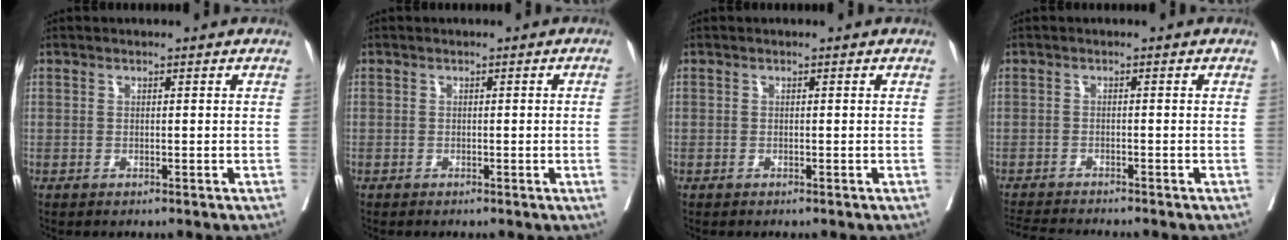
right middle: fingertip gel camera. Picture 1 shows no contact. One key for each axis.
{"total": 1.3, "fx": -0.2, "fy": -0.5, "fz": 1.2, "tx": -0.014, "ty": -0.002, "tz": -0.001}
{"total": 0.0}
{"total": 5.5, "fx": -5.3, "fy": -0.3, "fz": 1.6, "tx": -0.023, "ty": -0.015, "tz": -0.086}